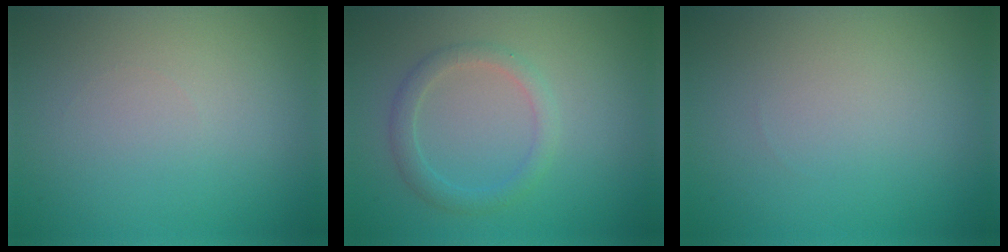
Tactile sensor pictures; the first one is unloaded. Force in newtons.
{"total": 2.0, "press": 2.0, "slide": 0.1}
{"total": 0.0}